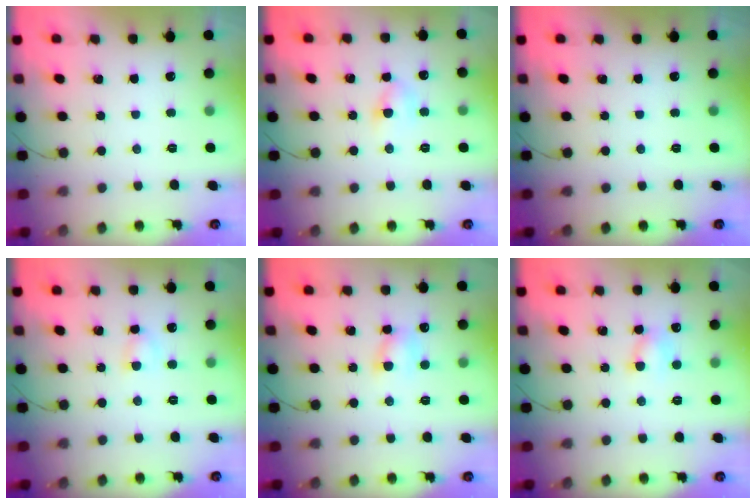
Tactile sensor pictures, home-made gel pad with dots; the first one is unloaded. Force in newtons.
{"total": 5.3, "press": 5.1, "slide": 1.3}
{"total": 0.0}
{"total": 3.5, "press": 3.3, "slide": 1.1}
{"total": 5.4, "press": 5.2, "slide": 1.5}
{"total": 4.5, "press": 4.4, "slide": 0.9}